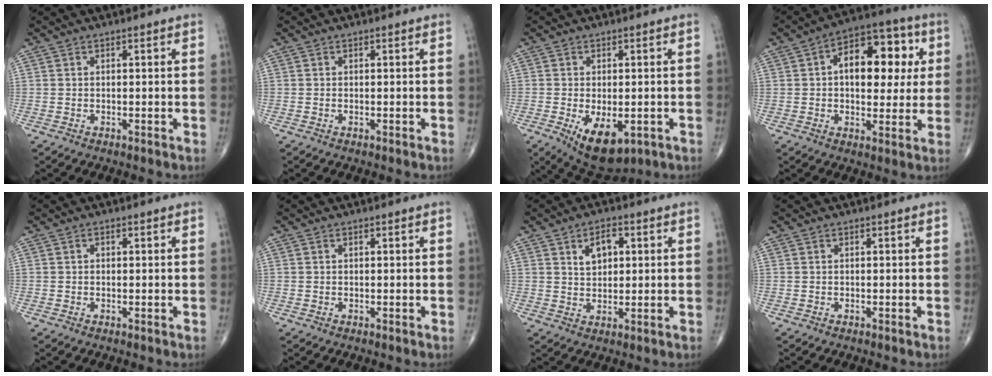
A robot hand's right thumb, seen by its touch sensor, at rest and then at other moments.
{"total": 0.0}
{"total": 9.8, "force": [-3.4, 5.1, 7.6], "torque": [-0.111, -0.010, -0.039]}
{"total": 15.9, "force": [3.1, 9.1, 12.7], "torque": [-0.141, 0.019, 0.039]}
{"total": 0.6, "force": [0.1, 0.5, 0.3], "torque": [-0.002, 0.000, 0.002]}
{"total": 0.0}
{"total": 5.5, "force": [2.1, 3.4, 3.8], "torque": [-0.045, -0.005, 0.034]}
{"total": 0.0}